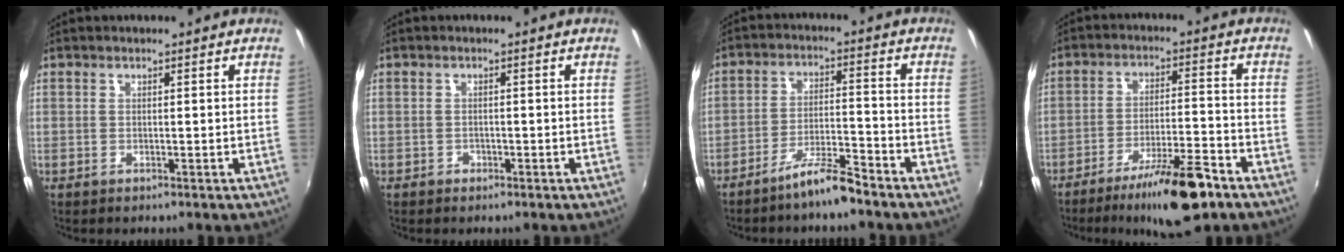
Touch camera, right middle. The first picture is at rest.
{"total": 1.2, "force": [-0.8, 0.9, 0.1], "torque": [-0.005, 0.000, -0.011]}
{"total": 6.6, "force": [-5.6, 0.4, 3.5], "torque": [-0.076, 0.004, -0.098]}
{"total": 12.4, "force": [-8.8, 2.3, 8.5], "torque": [-0.157, -0.011, -0.143]}